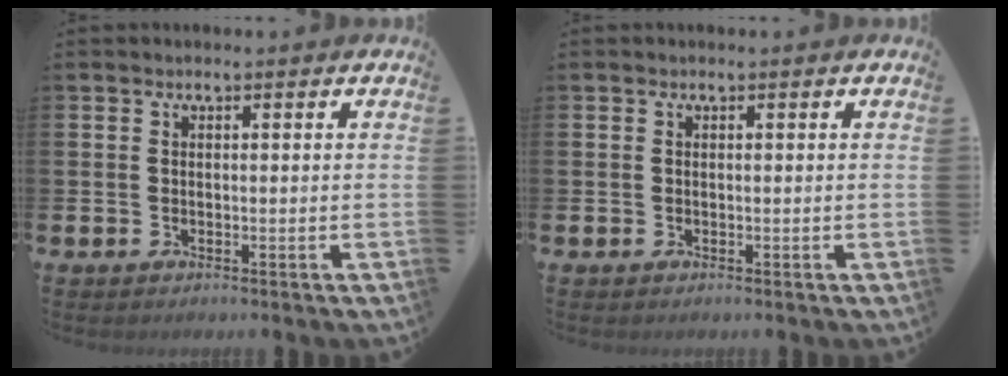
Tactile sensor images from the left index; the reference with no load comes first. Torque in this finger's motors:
{"motor_torque": [0.01, 0.00, -0.01, -0.01]}